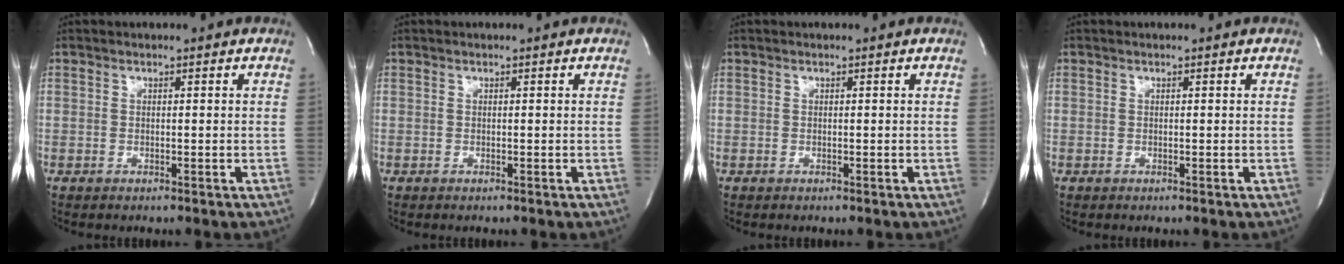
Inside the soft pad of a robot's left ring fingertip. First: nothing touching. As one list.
[{"total": 0.0}, {"total": 0.0}, {"total": 0.0}]